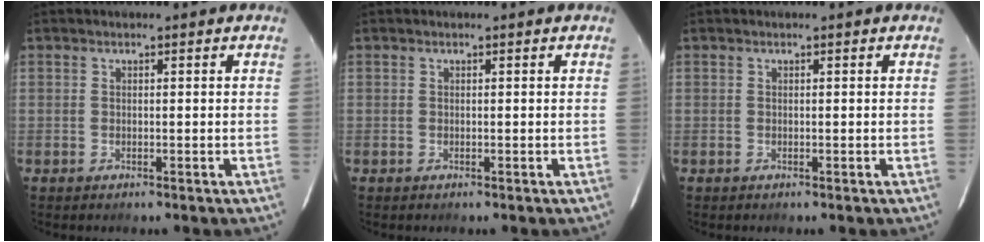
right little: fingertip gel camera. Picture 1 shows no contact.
{"total": 0.0}
{"total": 0.0}